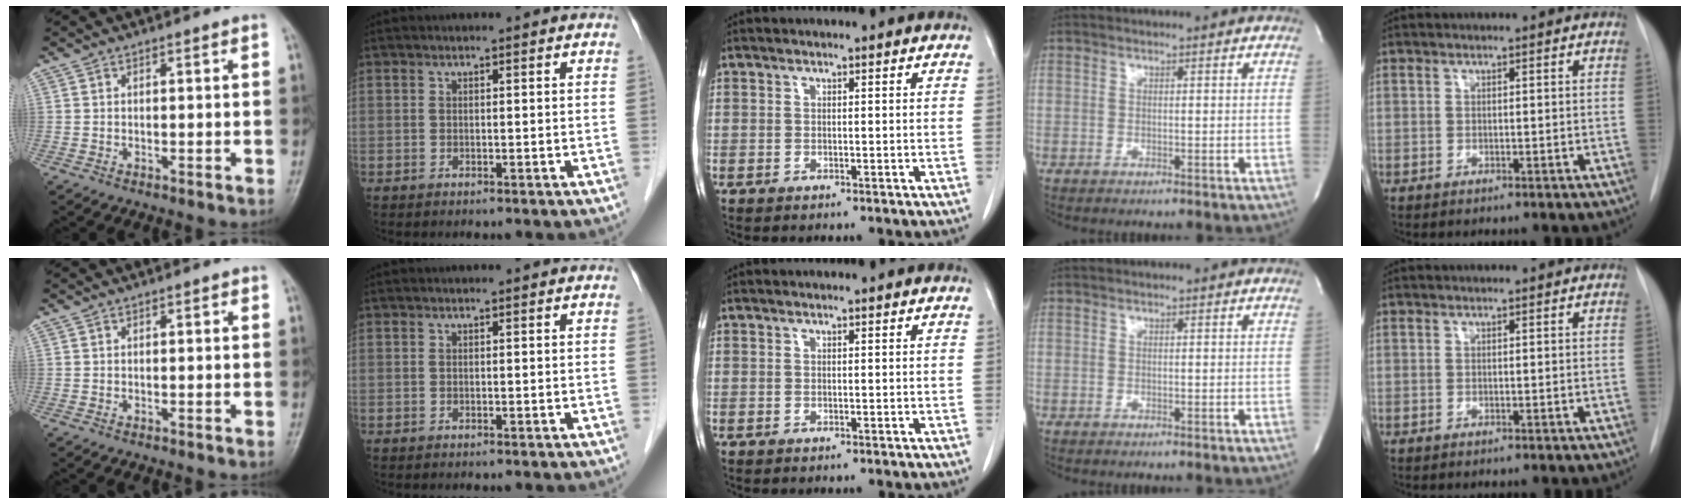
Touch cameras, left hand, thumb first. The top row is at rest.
{}